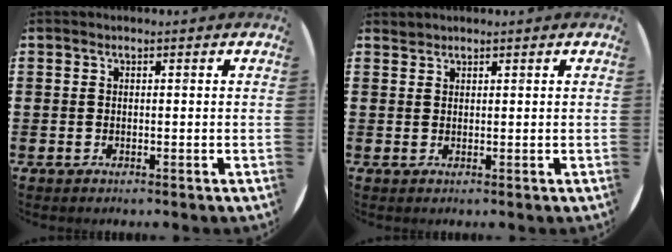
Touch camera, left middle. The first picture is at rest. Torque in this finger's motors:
{"motor_torque": [-0.28, -0.14, -0.01, 0.01]}